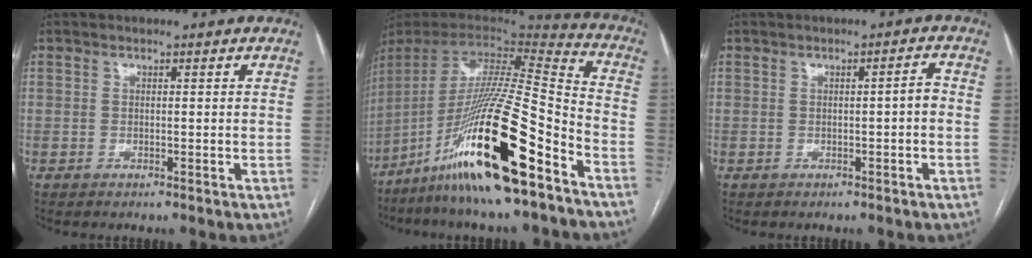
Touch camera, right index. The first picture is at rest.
{"total": 26.3, "force": [-14.8, 1.8, 21.7], "torque": [-0.410, -0.039, -0.270]}
{"total": 1.6, "force": [-0.3, 0.2, 1.6], "torque": [-0.019, 0.004, -0.005]}